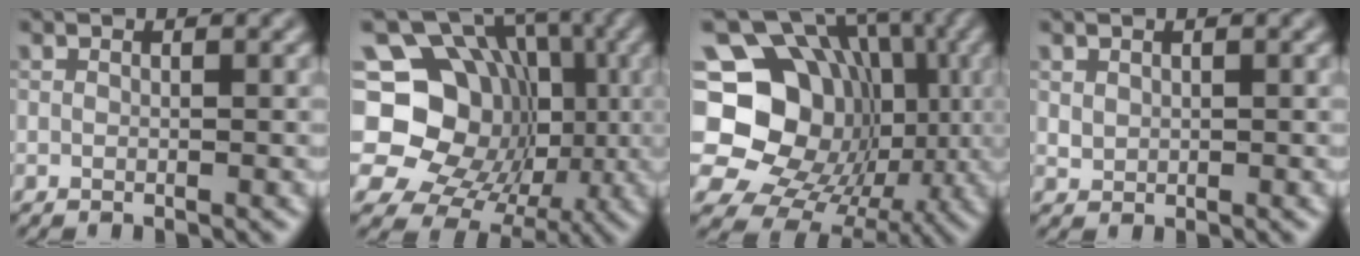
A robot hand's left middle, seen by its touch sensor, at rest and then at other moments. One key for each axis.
{"total": 15.7, "fx": 0.2, "fy": 13.6, "fz": 7.9, "tx": -0.121, "ty": 0.027, "tz": -0.029}
{"total": 19.4, "fx": 0.9, "fy": 16.9, "fz": 9.4, "tx": -0.161, "ty": 0.035, "tz": -0.008}
{"total": 0.9, "fx": 0.4, "fy": 0.7, "fz": 0.2, "tx": -0.007, "ty": -0.003, "tz": 0.014}